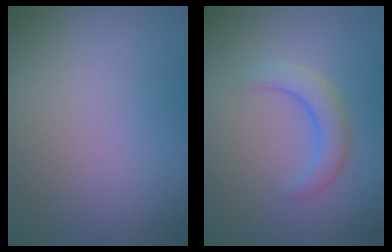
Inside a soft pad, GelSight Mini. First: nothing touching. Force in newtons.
{"total": 2.8, "press": 2.8, "slide": 0.2}